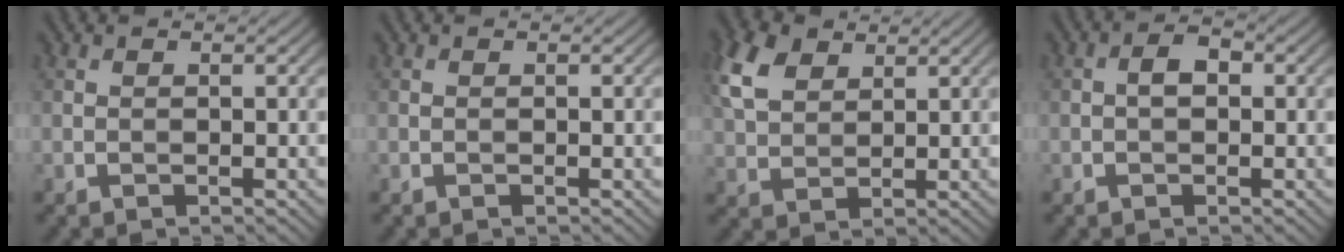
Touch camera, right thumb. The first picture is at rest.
{"total": 0.0}
{"total": 7.3, "force": [3.7, 4.4, 4.5], "torque": [-0.130, 0.017, 0.076]}
{"total": 2.1, "force": [-0.1, 1.3, 1.7], "torque": [-0.030, 0.005, -0.006]}